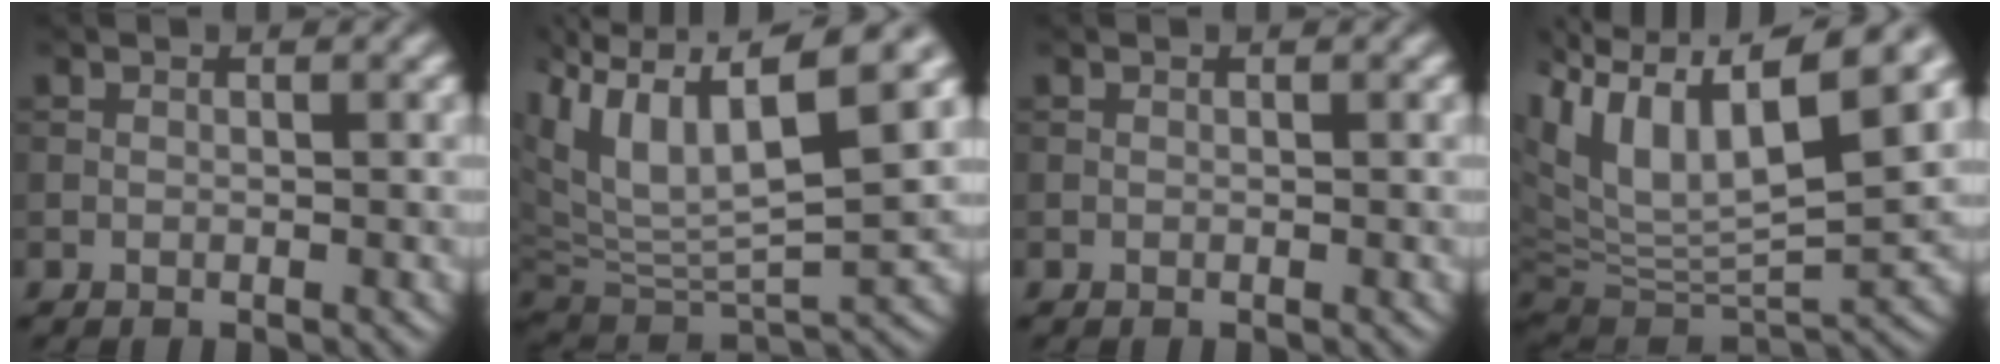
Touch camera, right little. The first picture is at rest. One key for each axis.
{"total": 11.7, "fx": 4.7, "fy": 4.4, "fz": 9.7, "tx": -0.194, "ty": 0.010, "tz": 0.089}
{"total": 0.0}
{"total": 13.3, "fx": 5.1, "fy": 5.4, "fz": 11.0, "tx": -0.213, "ty": 0.022, "tz": 0.088}